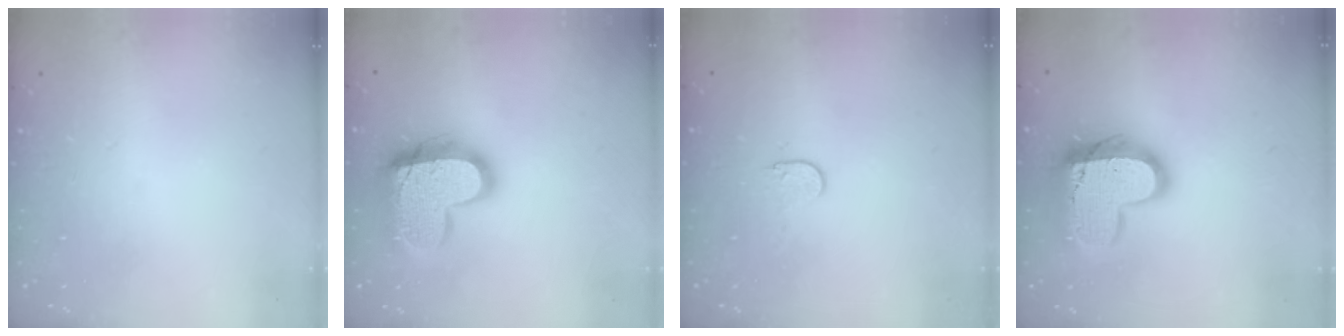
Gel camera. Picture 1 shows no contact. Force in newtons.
{"total": 18.4, "press": 18.3, "slide": 1.7}
{"total": 3.8, "press": 3.8, "slide": 0.4}
{"total": 19.0, "press": 19.0, "slide": 1.5}